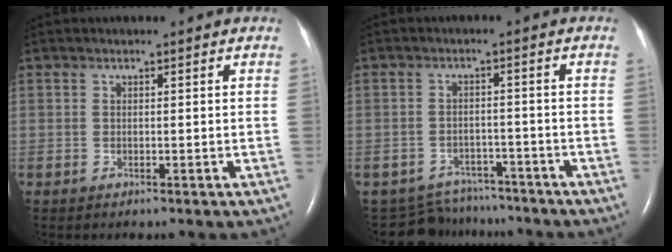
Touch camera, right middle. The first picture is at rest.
{"total": 8.6, "force": [-8.0, 3.1, -0.6], "torque": [0.002, 0.017, -0.110]}